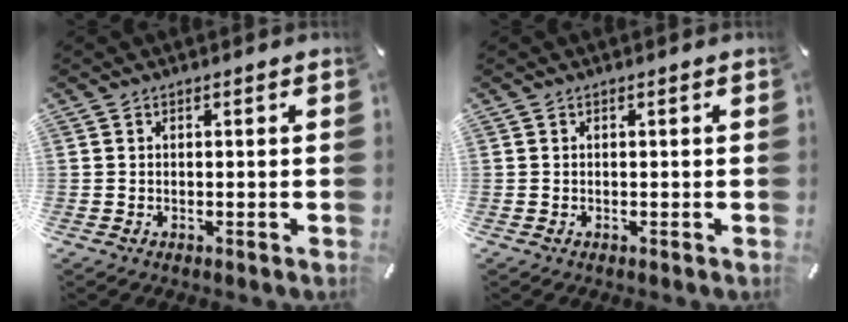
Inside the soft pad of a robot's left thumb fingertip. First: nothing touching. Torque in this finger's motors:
{"motor_torque": [0.00, 0.00, -0.05, 0.05, 0.00]}